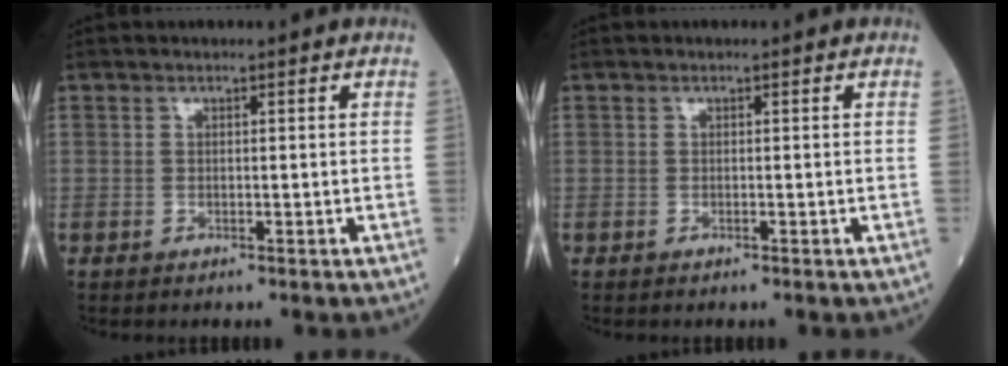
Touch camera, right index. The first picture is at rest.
{"total": 0.0}